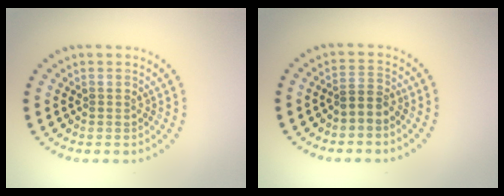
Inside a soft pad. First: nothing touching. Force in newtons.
{"total": 1.8, "press": 1.4, "slide": 1.1}